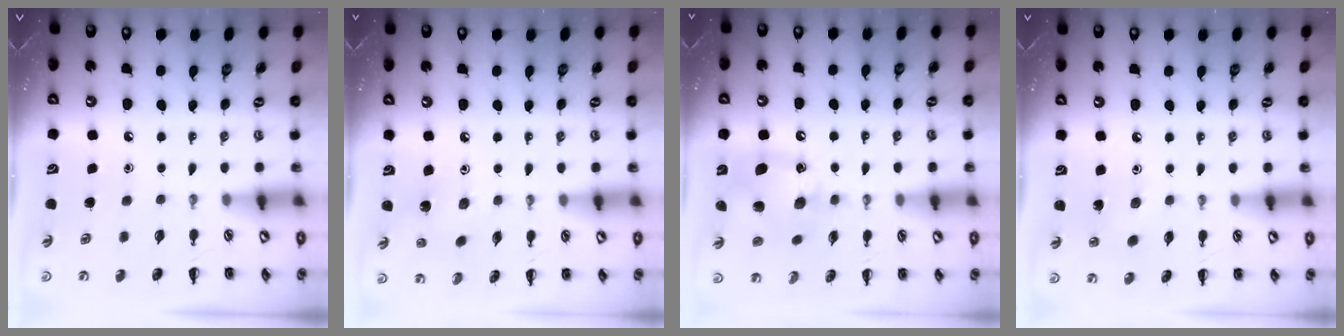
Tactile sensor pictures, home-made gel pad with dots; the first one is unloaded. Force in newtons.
{"total": 3.9, "press": 3.8, "slide": 1.1}
{"total": 12.7, "press": 12.6, "slide": 1.8}
{"total": 3.3, "press": 3.2, "slide": 1.0}